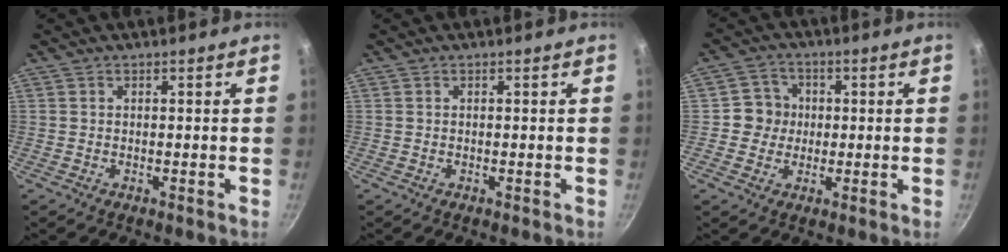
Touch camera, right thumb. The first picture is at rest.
{"total": 0.0}
{"total": 5.5, "force": [0.1, 5.3, 1.4], "torque": [0.013, 0.008, -0.011]}